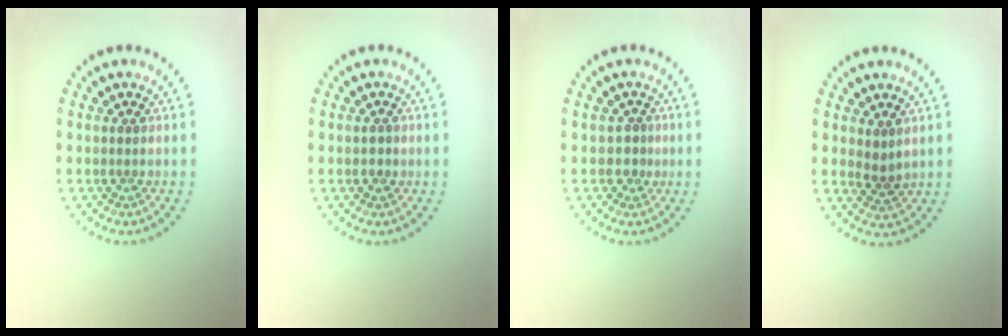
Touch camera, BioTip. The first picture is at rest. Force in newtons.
{"total": 0.8, "press": 0.8, "slide": 0.1}
{"total": 1.4, "press": 1.2, "slide": 0.8}
{"total": 1.5, "press": 1.3, "slide": 0.9}